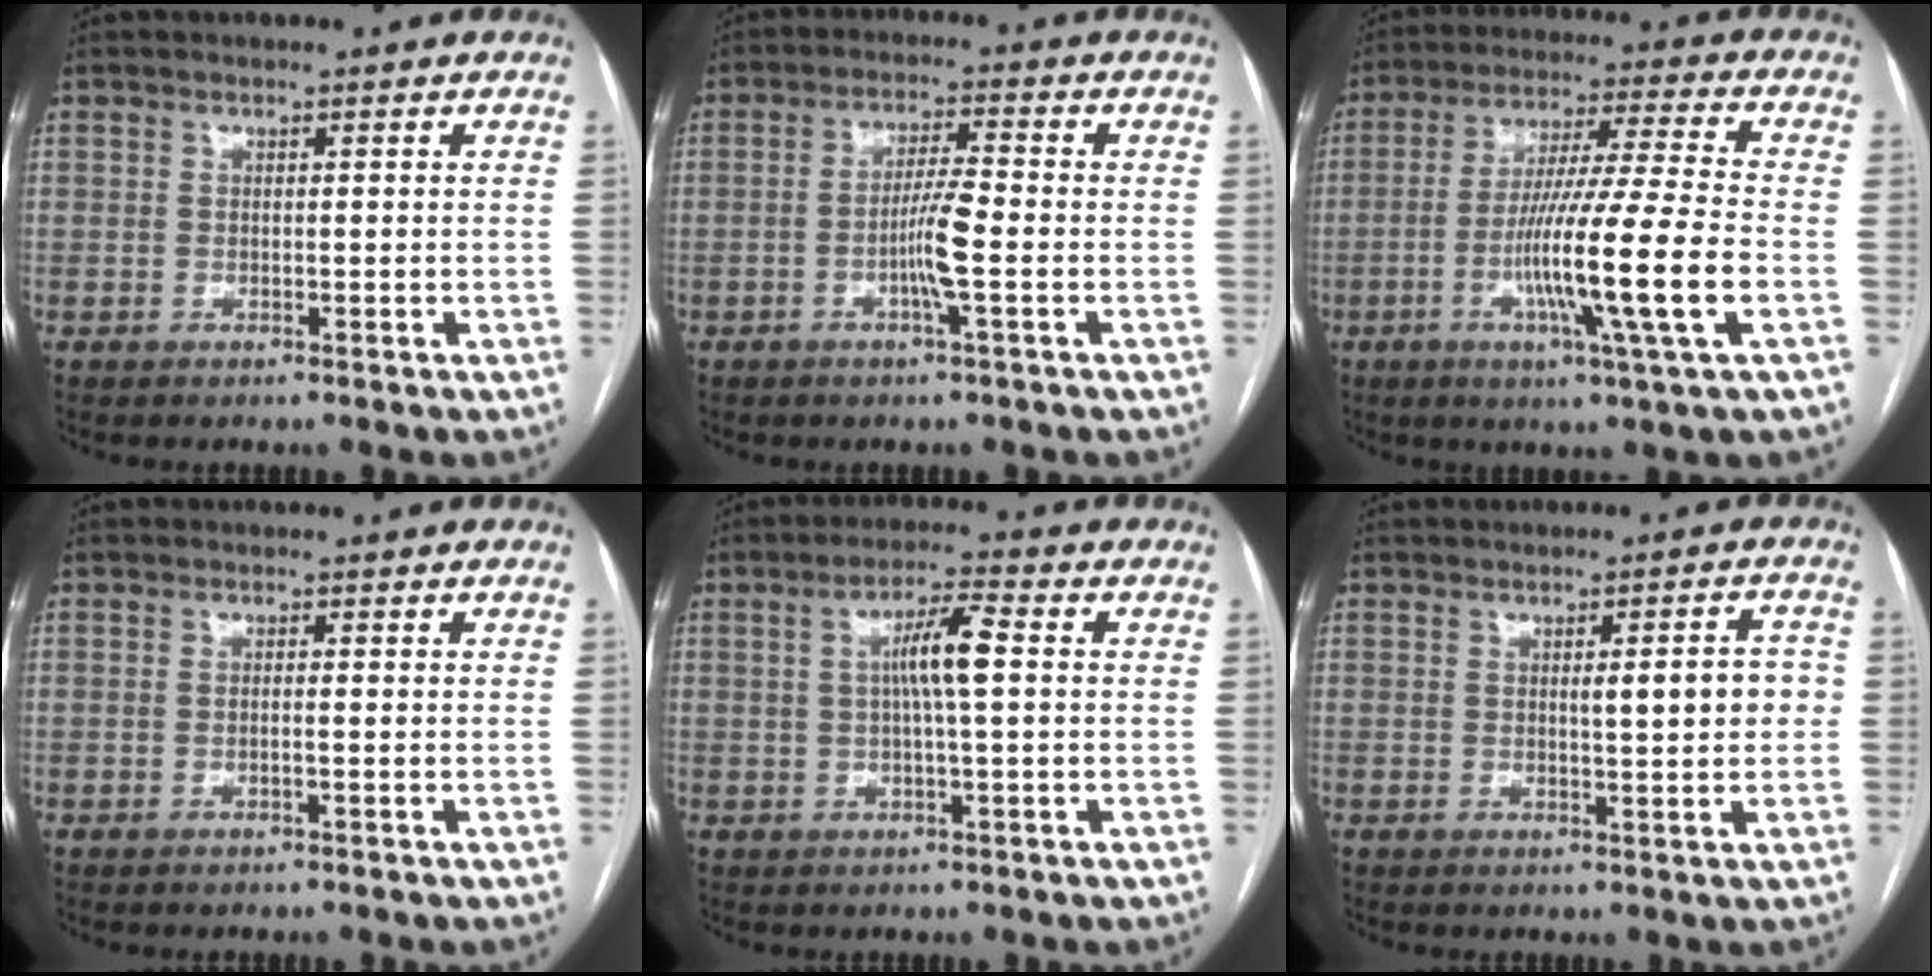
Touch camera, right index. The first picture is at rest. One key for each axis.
{"total": 5.5, "fx": -1.6, "fy": -0.1, "fz": 5.2, "tx": -0.104, "ty": 0.000, "tz": -0.030}
{"total": 15.5, "fx": -4.3, "fy": -1.2, "fz": 14.9, "tx": -0.274, "ty": -0.014, "tz": -0.082}
{"total": 0.7, "fx": -0.3, "fy": 0.0, "fz": 0.7, "tx": -0.011, "ty": 0.002, "tz": -0.005}
{"total": 6.2, "fx": 0.7, "fy": 0.3, "fz": 6.1, "tx": -0.111, "ty": 0.009, "tz": 0.010}
{"total": 5.2, "fx": 0.3, "fy": 0.9, "fz": 5.1, "tx": -0.068, "ty": 0.008, "tz": 0.004}